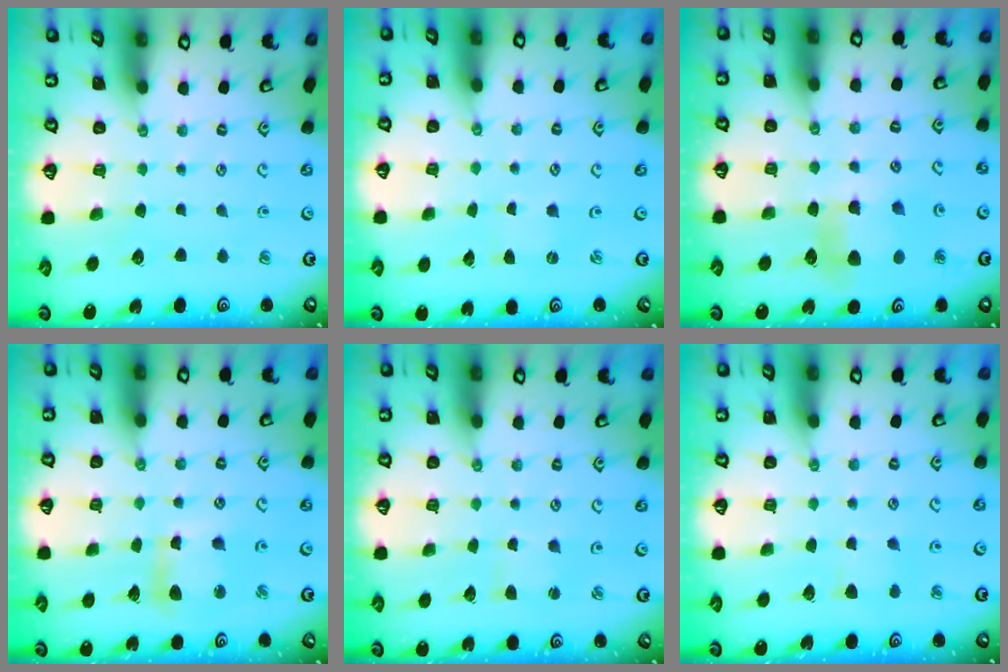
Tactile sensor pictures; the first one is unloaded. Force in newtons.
{"total": 0.7, "press": 0.7, "slide": 0.3}
{"total": 7.3, "press": 7.2, "slide": 0.8}
{"total": 8.9, "press": 8.8, "slide": 1.3}
{"total": 2.5, "press": 2.5, "slide": 0.2}
{"total": 5.9, "press": 5.9, "slide": 0.8}